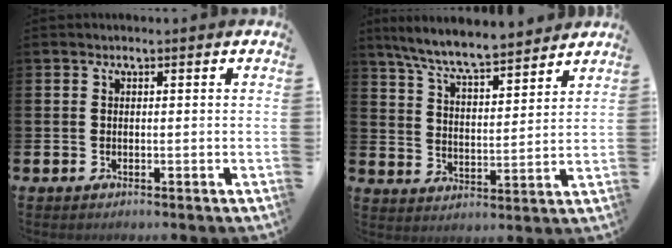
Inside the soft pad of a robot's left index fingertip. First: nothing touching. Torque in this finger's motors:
{"motor_torque": [0.25, -0.31, 0.69, 0.21]}